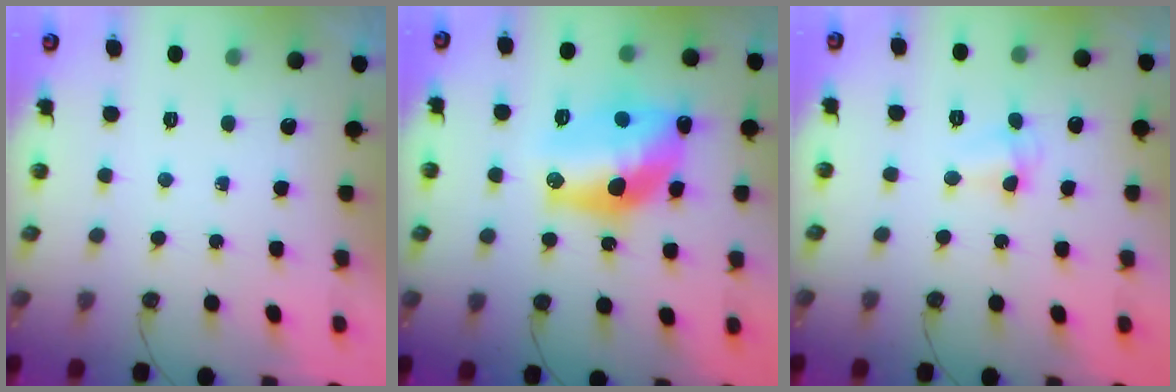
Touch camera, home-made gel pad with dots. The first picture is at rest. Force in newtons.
{"total": 16.3, "press": 16.2, "slide": 1.5}
{"total": 2.7, "press": 2.6, "slide": 0.5}